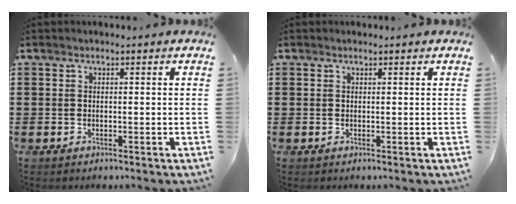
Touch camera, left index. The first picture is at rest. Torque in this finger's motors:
{"motor_torque": [2.14, 0.00, -0.27, -0.03]}